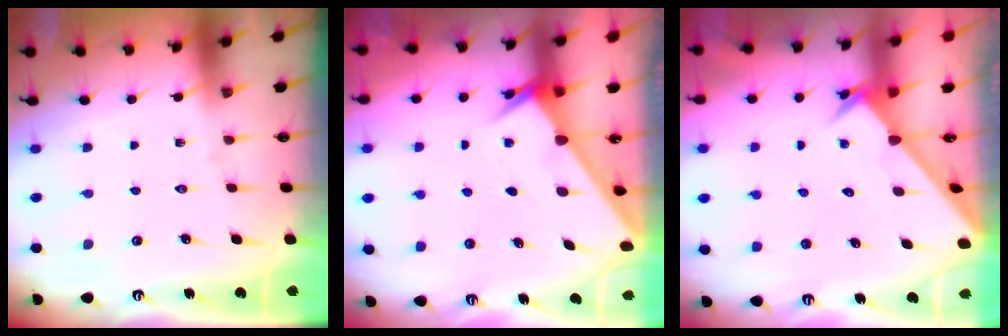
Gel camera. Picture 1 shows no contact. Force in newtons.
{"total": 2.0, "press": 2.0, "slide": 0.0}
{"total": 2.6, "press": 2.6, "slide": 0.2}